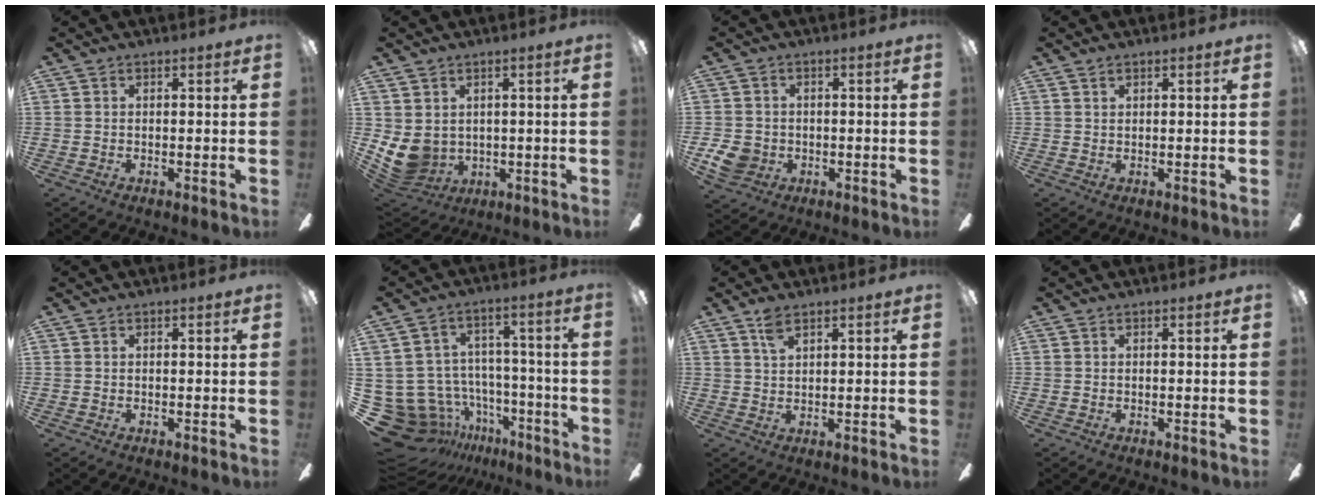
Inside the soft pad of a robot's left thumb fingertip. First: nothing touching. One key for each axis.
{"total": 7.8, "fx": 0.9, "fy": 6.8, "fz": 3.6, "tx": -0.108, "ty": -0.020, "tz": 0.021}
{"total": 5.7, "fx": -1.3, "fy": 5.1, "fz": 2.2, "tx": -0.043, "ty": 0.006, "tz": -0.024}
{"total": 1.0, "fx": 0.7, "fy": 0.5, "fz": 0.5, "tx": -0.013, "ty": 0.002, "tz": 0.012}
{"total": 0.0}
{"total": 13.8, "fx": -7.8, "fy": 10.4, "fz": 4.4, "tx": -0.121, "ty": 0.038, "tz": -0.113}
{"total": 3.5, "fx": 2.3, "fy": 1.4, "fz": 2.3, "tx": -0.052, "ty": 0.001, "tz": 0.042}
{"total": 0.0}